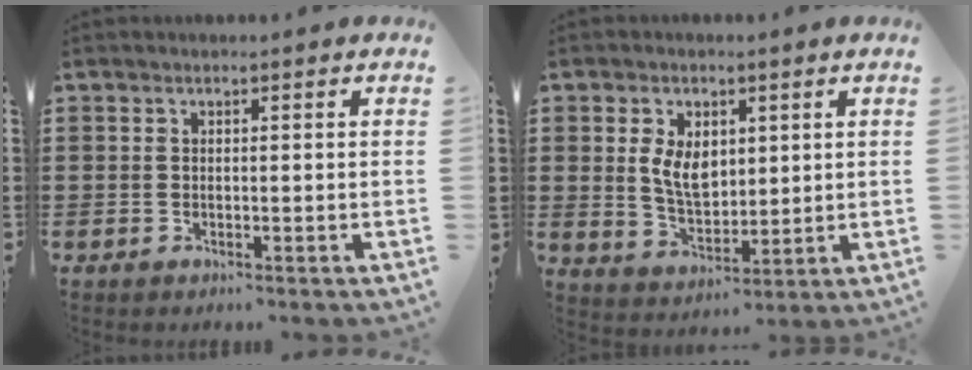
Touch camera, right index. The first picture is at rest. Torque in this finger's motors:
{"motor_torque": [0.39, 0.29, 0.37, 0.16]}